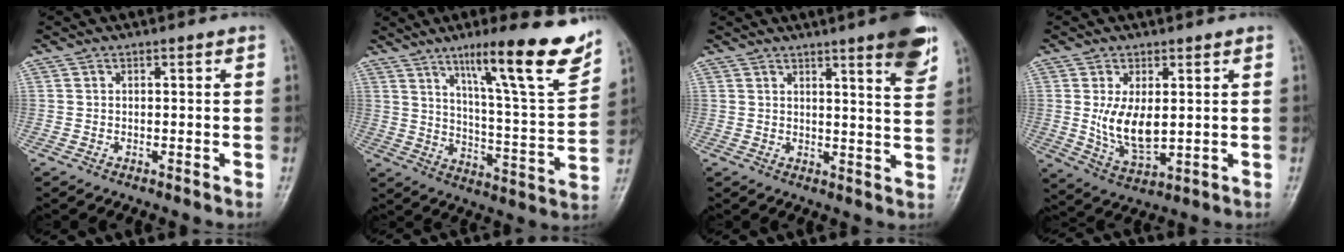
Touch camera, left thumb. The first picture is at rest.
{"total": 20.1, "force": [12.5, 2.8, 15.4], "torque": [-0.201, -0.062, 0.193]}
{"total": 8.8, "force": [5.4, 0.9, 6.9], "torque": [-0.078, -0.030, 0.066]}
{"total": 8.4, "force": [0.9, 4.5, 7.1], "torque": [-0.122, -0.019, 0.032]}